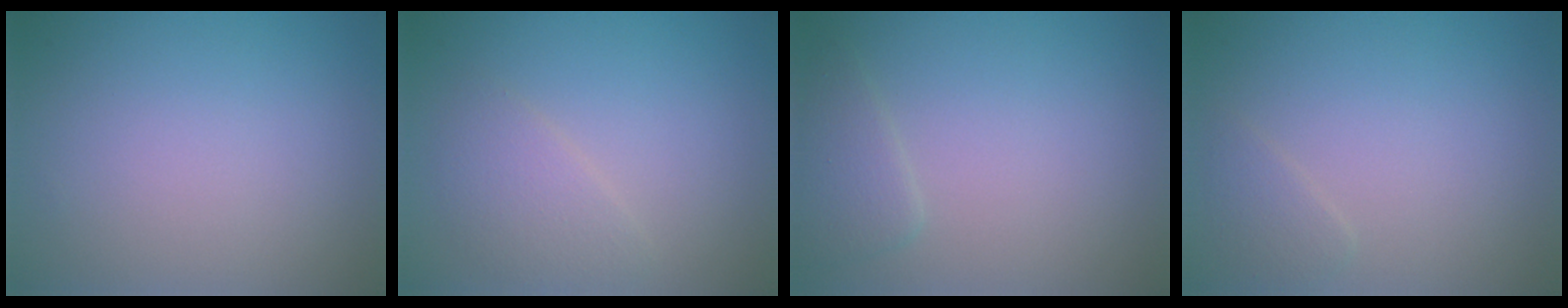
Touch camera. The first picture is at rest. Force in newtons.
{"total": 2.2, "press": 2.2, "slide": 0.1}
{"total": 1.9, "press": 1.9, "slide": 0.1}
{"total": 1.2, "press": 1.2, "slide": 0.0}